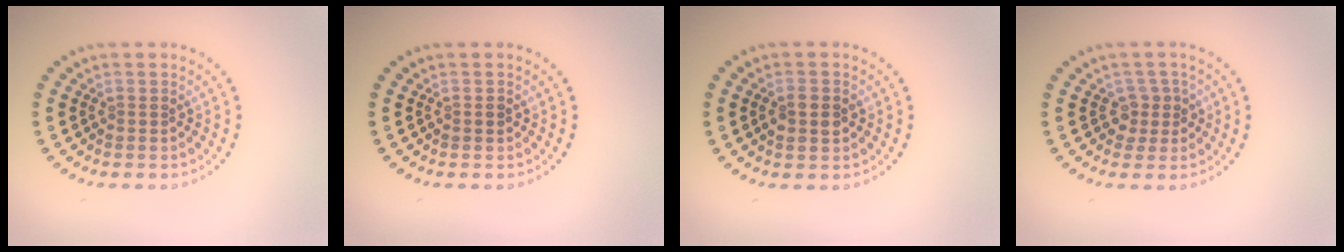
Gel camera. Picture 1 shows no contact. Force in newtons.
{"total": 0.9, "press": 0.9, "slide": 0.2}
{"total": 2.0, "press": 2.0, "slide": 0.2}
{"total": 1.8, "press": 1.4, "slide": 1.1}